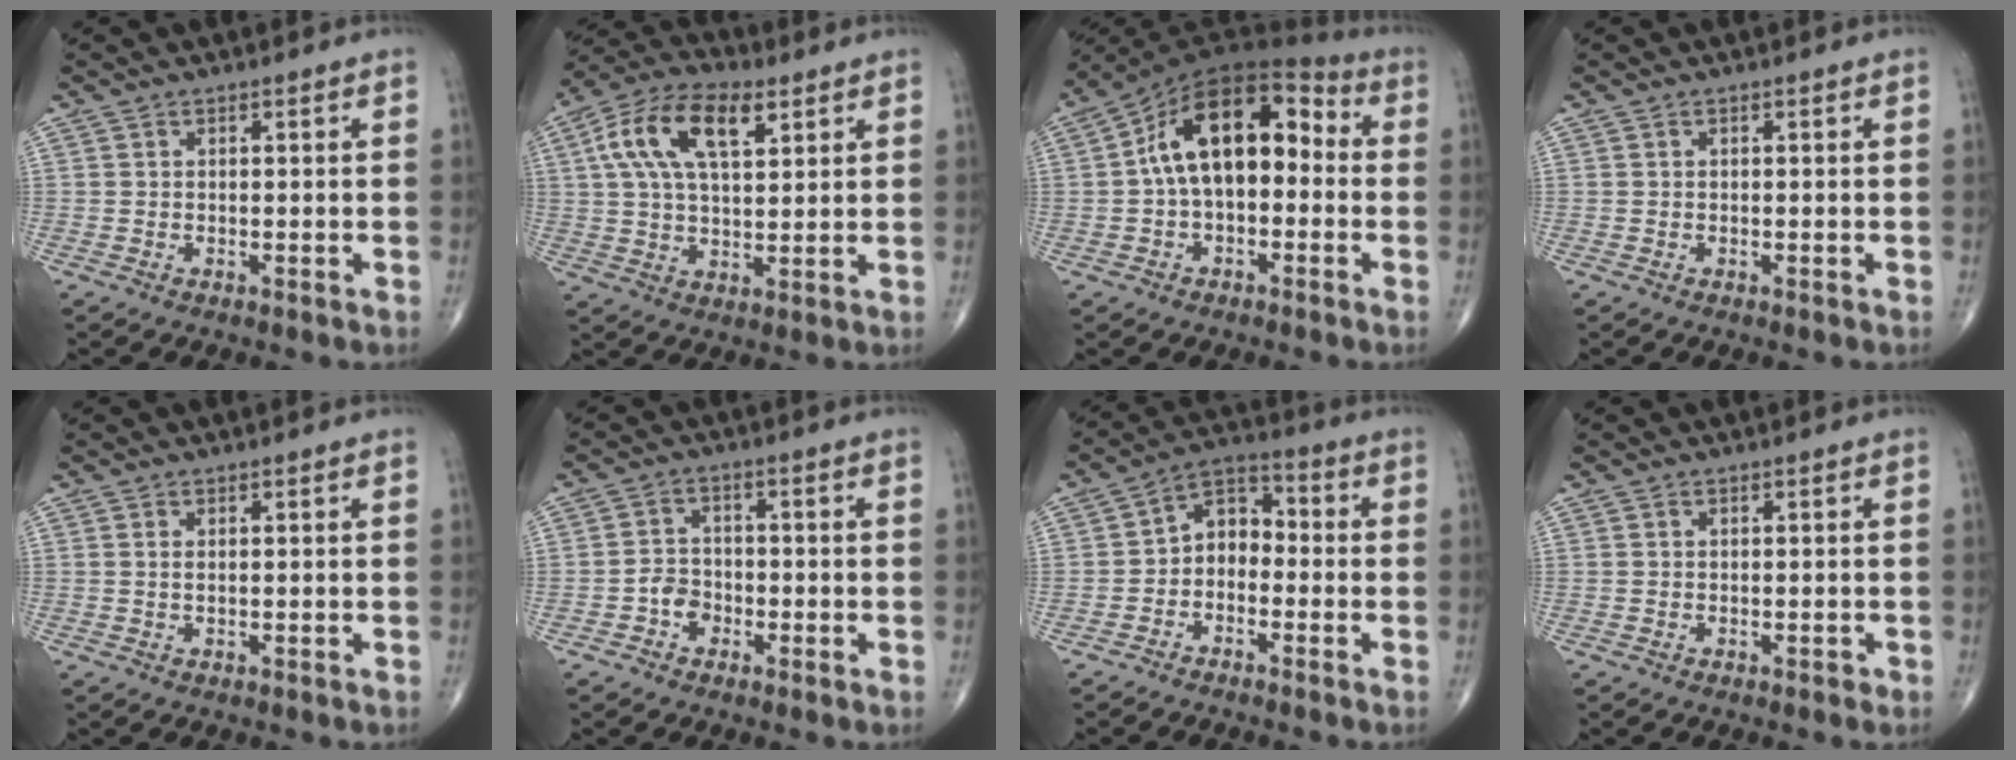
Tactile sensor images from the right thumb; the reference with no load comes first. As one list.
[{"total": 14.6, "force": [5.4, 7.2, 11.5], "torque": [-0.208, 0.009, 0.094]}, {"total": 15.9, "force": [0.3, 9.2, 12.9], "torque": [-0.191, 0.053, -0.008]}, {"total": 0.0}, {"total": 0.8, "force": [0.2, 0.3, 0.7], "torque": [-0.019, 0.002, 0.007]}, {"total": 3.9, "force": [-1.6, 3.1, 1.6], "torque": [-0.011, 0.016, -0.036]}, {"total": 7.0, "force": [-1.5, 5.1, 4.6], "torque": [-0.051, 0.038, -0.046]}, {"total": 0.6, "force": [-0.2, 0.4, 0.4], "torque": [-0.003, 0.001, -0.004]}]